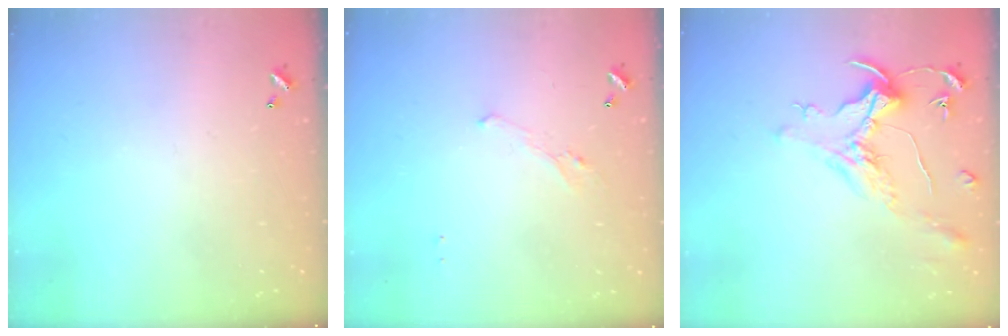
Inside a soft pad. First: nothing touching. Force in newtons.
{"total": 0.8, "press": 0.4, "slide": 0.7}
{"total": 1.6, "press": 1.4, "slide": 0.7}